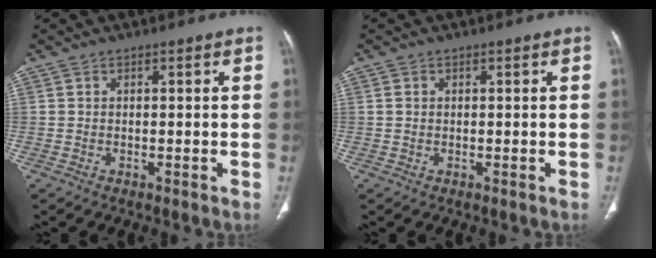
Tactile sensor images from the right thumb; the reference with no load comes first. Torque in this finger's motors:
{"motor_torque": [-0.34, 0.20, -0.03, -0.35, -0.02]}